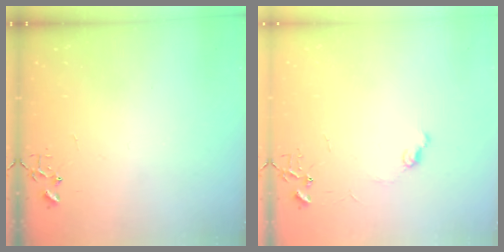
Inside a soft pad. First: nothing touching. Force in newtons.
{"total": 5.8, "press": 5.7, "slide": 0.6}